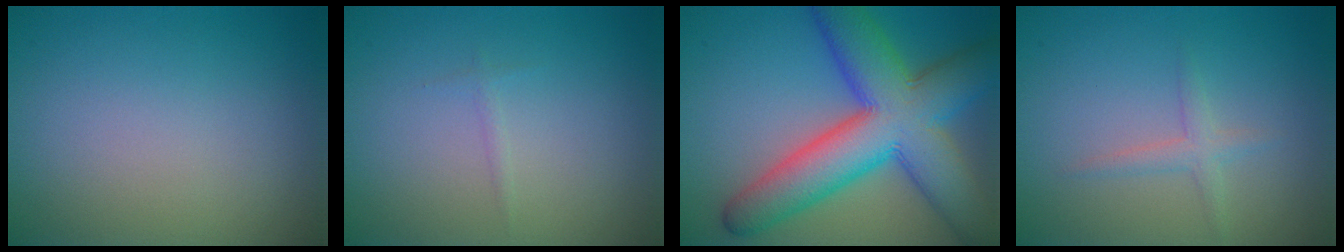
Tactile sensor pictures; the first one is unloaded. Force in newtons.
{"total": 0.5, "press": 0.5, "slide": 0.1}
{"total": 12.2, "press": 12.2, "slide": 0.3}
{"total": 1.5, "press": 1.5, "slide": 0.1}